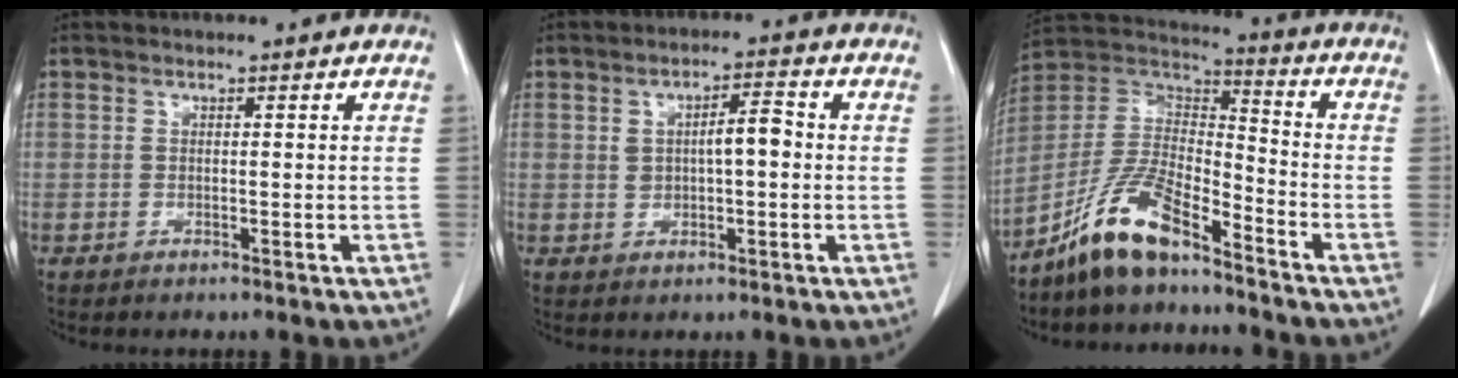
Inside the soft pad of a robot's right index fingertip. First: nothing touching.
{"total": 4.9, "force": [0.4, 1.6, 4.6], "torque": [-0.075, 0.015, 0.010]}
{"total": 11.9, "force": [-8.8, 3.1, 7.3], "torque": [-0.159, 0.015, -0.171]}